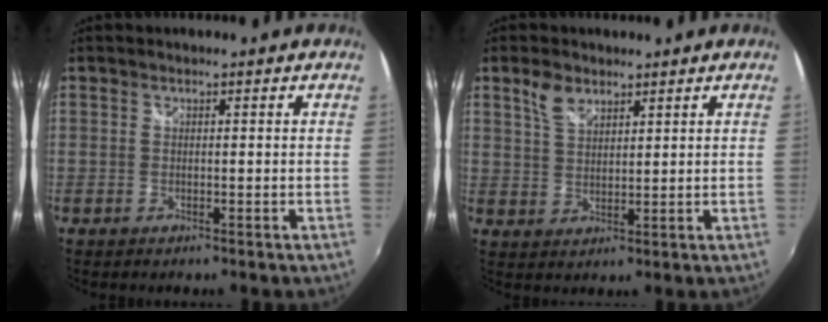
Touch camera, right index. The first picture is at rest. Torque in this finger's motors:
{"motor_torque": [0.24, 0.21, 0.07, 0.04]}